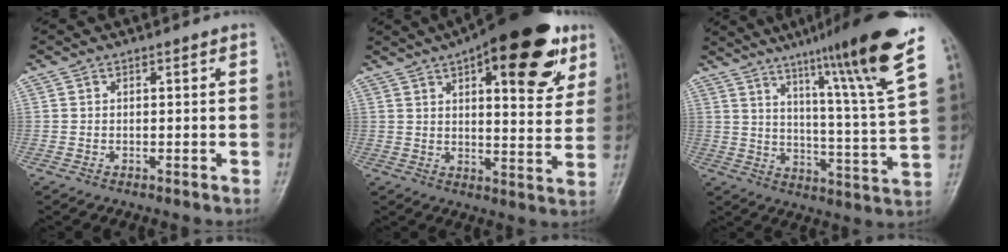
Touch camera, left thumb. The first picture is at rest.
{"total": 22.1, "force": [11.6, 8.4, 16.8], "torque": [-0.199, -0.023, 0.161]}
{"total": 20.9, "force": [13.2, 0.4, 16.2], "torque": [-0.222, -0.057, 0.190]}